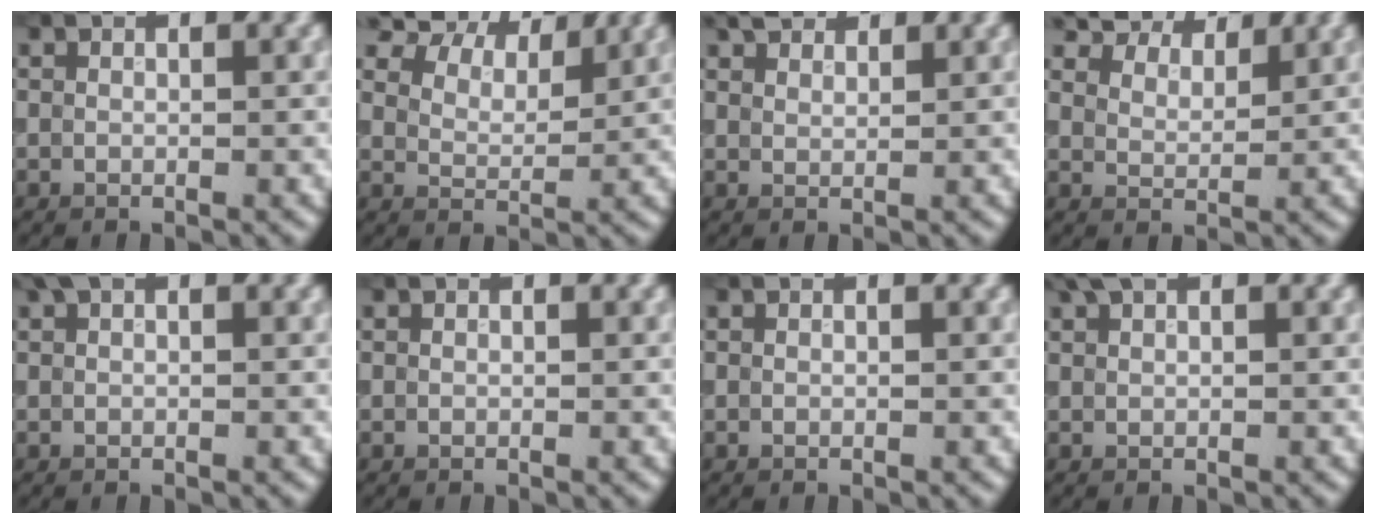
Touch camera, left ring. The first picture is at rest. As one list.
[{"total": 9.4, "force": [7.2, 4.1, 4.4], "torque": [-0.093, 0.007, 0.137]}, {"total": 2.3, "force": [1.9, 1.0, 0.9], "torque": [-0.025, 0.005, 0.043]}, {"total": 6.1, "force": [5.2, 2.3, 2.3], "torque": [-0.054, -0.012, 0.109]}, {"total": 1.5, "force": [0.9, 0.8, 0.9], "torque": [-0.015, 0.009, 0.014]}, {"total": 0.0}, {"total": 0.0}, {"total": 2.4, "force": [1.6, 1.1, 1.4], "torque": [-0.032, 0.012, 0.031]}]